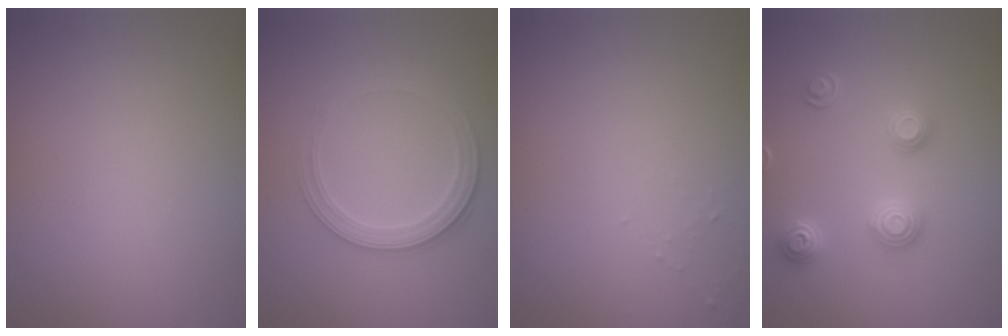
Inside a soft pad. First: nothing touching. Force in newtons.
{"total": 2.8, "press": 2.6, "slide": 0.9}
{"total": 0.7, "press": 0.6, "slide": 0.2}
{"total": 2.9, "press": 2.7, "slide": 1.1}